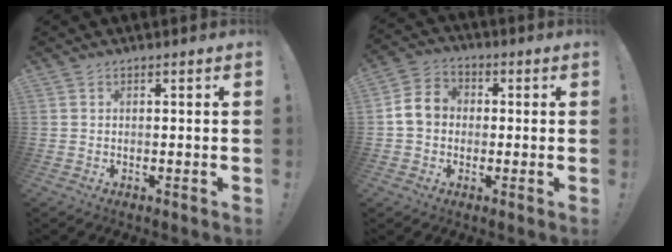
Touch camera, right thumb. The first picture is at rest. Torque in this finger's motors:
{"motor_torque": [0.02, 0.01, 0.00, 0.00, 0.00]}